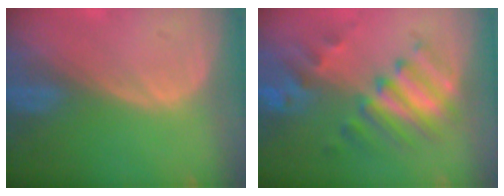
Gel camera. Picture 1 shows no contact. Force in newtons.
{"total": 8.8, "press": 8.1, "slide": 3.4}